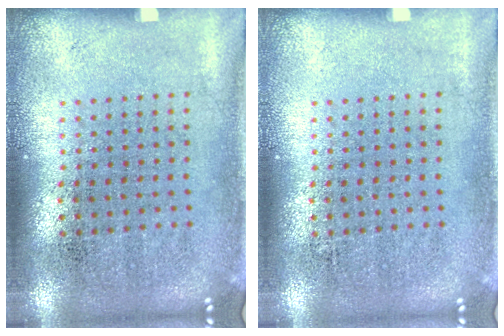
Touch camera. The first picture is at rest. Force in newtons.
{"total": 0.0}